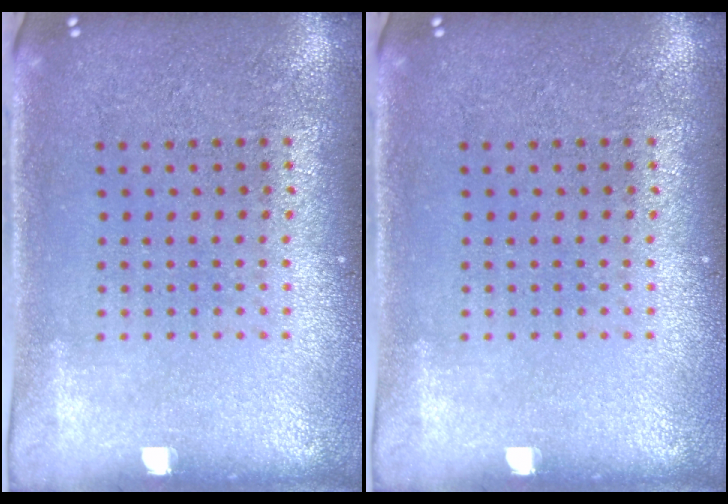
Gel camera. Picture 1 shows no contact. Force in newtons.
{"total": 0.0}